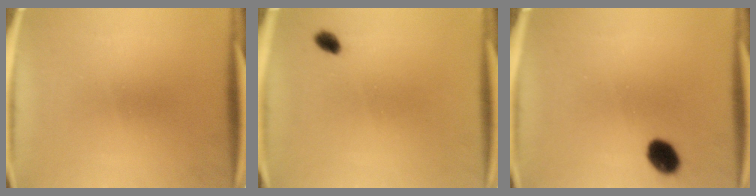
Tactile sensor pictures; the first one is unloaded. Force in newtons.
{"total": 1.9}
{"total": 5.4}